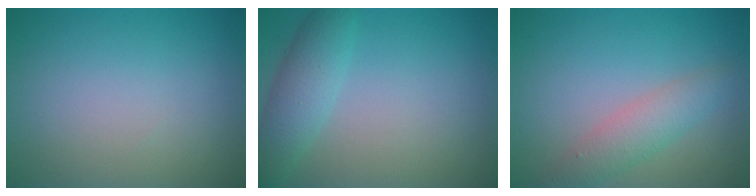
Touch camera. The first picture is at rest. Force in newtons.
{"total": 3.5, "press": 3.5, "slide": 0.1}
{"total": 3.0, "press": 3.0, "slide": 0.1}